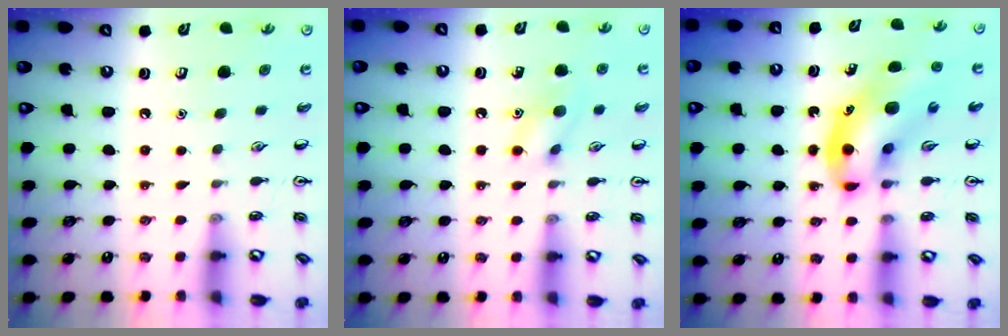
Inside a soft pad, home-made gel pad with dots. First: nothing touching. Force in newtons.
{"total": 8.5, "press": 8.4, "slide": 1.1}
{"total": 11.1, "press": 10.6, "slide": 3.1}